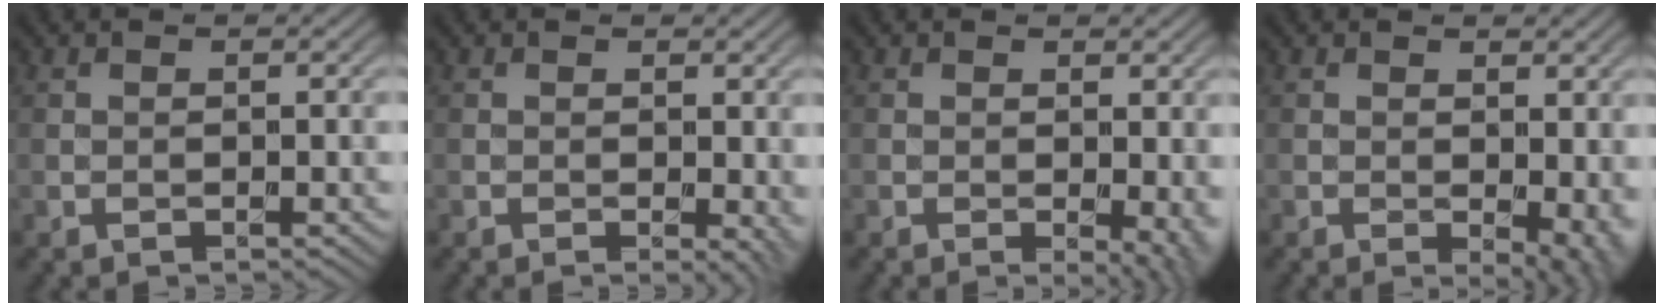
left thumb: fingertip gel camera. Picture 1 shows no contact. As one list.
[{"total": 2.4, "force": [-0.1, 1.0, 2.1], "torque": [-0.024, -0.005, -0.001]}, {"total": 3.7, "force": [-0.3, 1.2, 3.4], "torque": [-0.040, -0.006, -0.004]}, {"total": 4.7, "force": [-0.3, 2.2, 4.1], "torque": [-0.053, -0.010, 0.000]}]